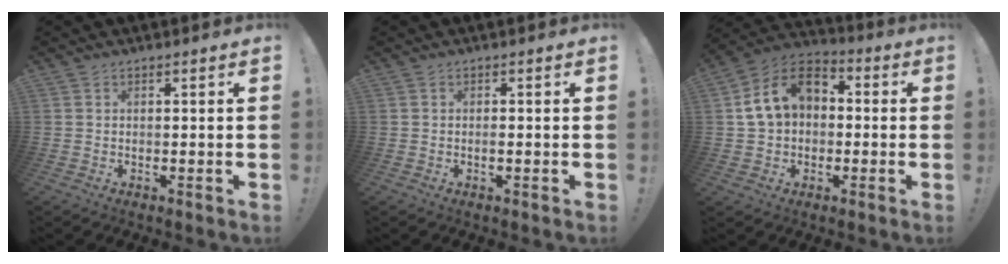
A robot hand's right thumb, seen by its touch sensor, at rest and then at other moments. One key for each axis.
{"total": 0.8, "fx": -0.5, "fy": 0.3, "fz": 0.5, "tx": -0.009, "ty": 0.000, "tz": -0.009}
{"total": 13.6, "fx": 2.9, "fy": 9.9, "fz": 8.9, "tx": -0.152, "ty": 0.018, "tz": 0.060}